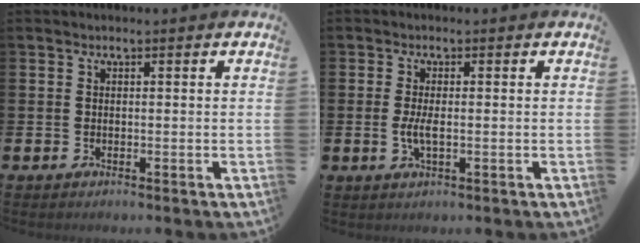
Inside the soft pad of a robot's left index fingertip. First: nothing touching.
{"total": 2.5, "force": [-0.2, 0.8, 2.4], "torque": [-0.040, 0.000, -0.006]}